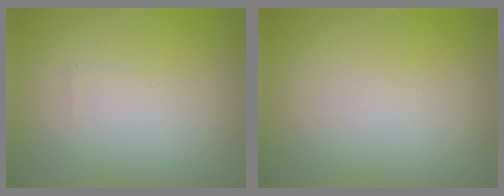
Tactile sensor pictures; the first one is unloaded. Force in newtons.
{"total": 0.0}